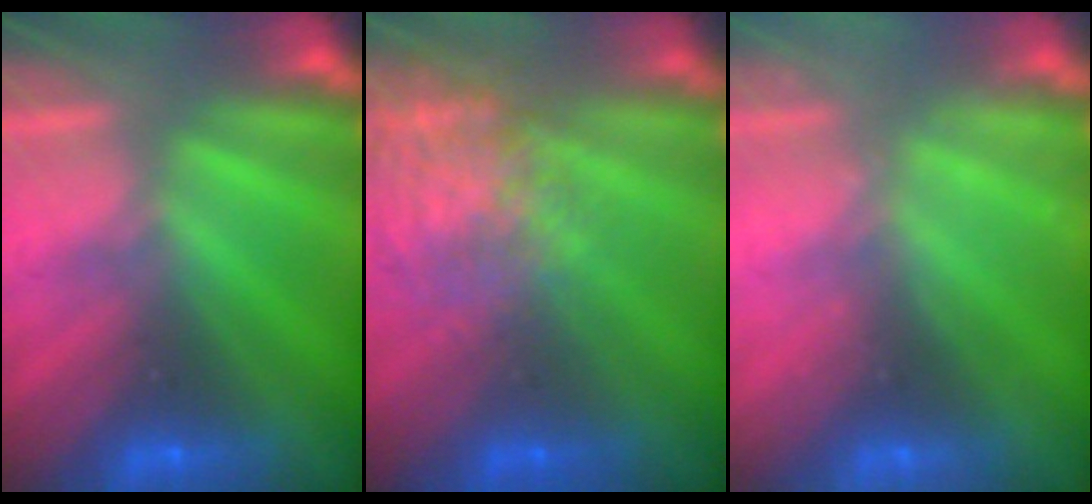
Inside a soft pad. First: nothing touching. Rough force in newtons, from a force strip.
{"total": 7.5}
{"total": 2.2}